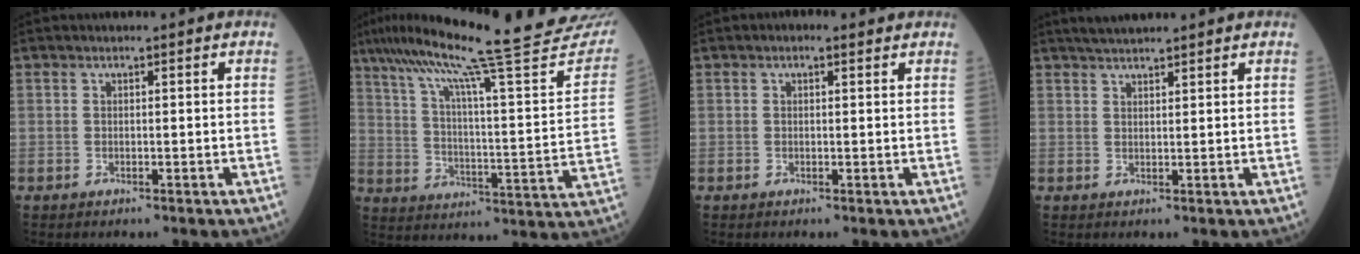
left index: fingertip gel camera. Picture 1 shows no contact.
{"total": 30.7, "force": [26.0, 1.1, 16.3], "torque": [-0.267, -0.053, 0.347]}
{"total": 1.2, "force": [0.7, 0.6, 0.8], "torque": [-0.018, 0.009, 0.006]}
{"total": 4.7, "force": [4.2, 0.4, 2.1], "torque": [-0.033, 0.031, 0.074]}